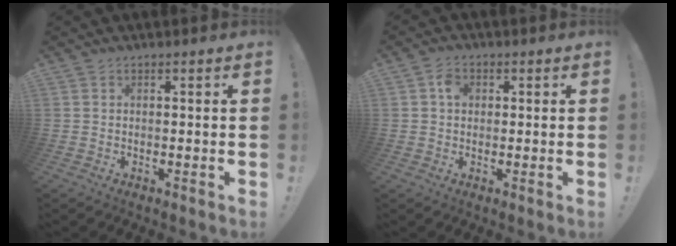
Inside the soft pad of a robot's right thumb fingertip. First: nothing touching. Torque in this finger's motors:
{"motor_torque": [0.08, -0.07, 0.32, -0.08, 0.00]}